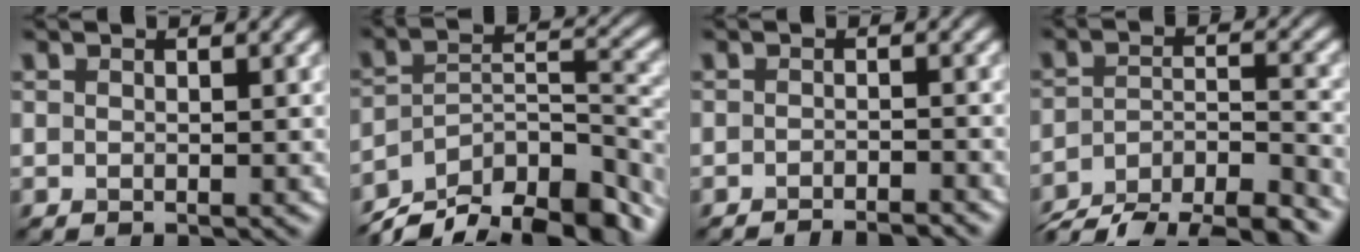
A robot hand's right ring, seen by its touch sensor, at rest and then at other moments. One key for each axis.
{"total": 12.8, "fx": -9.9, "fy": 4.7, "fz": 6.6, "tx": -0.122, "ty": 0.014, "tz": -0.163}
{"total": 3.4, "fx": -3.1, "fy": 0.4, "fz": 1.3, "tx": -0.018, "ty": 0.009, "tz": -0.043}
{"total": 9.4, "fx": -8.4, "fy": 2.7, "fz": 3.3, "tx": -0.062, "ty": -0.015, "tz": -0.125}